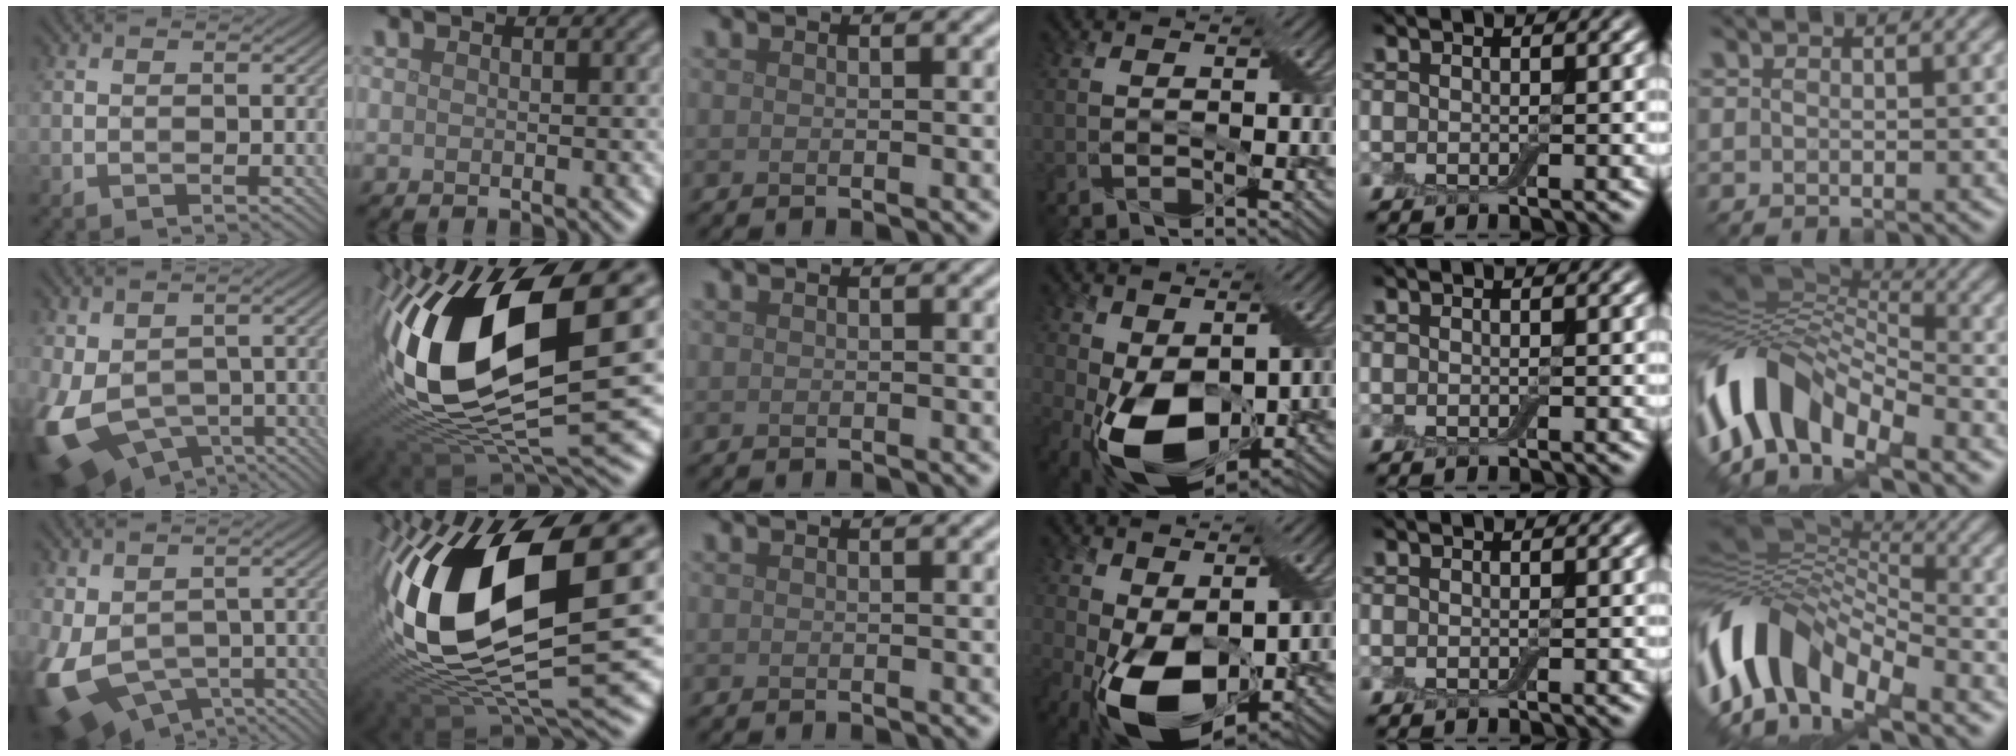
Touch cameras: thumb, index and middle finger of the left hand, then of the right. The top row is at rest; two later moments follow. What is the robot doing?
{"motion": "extract", "object": "airpods case & airpods"}